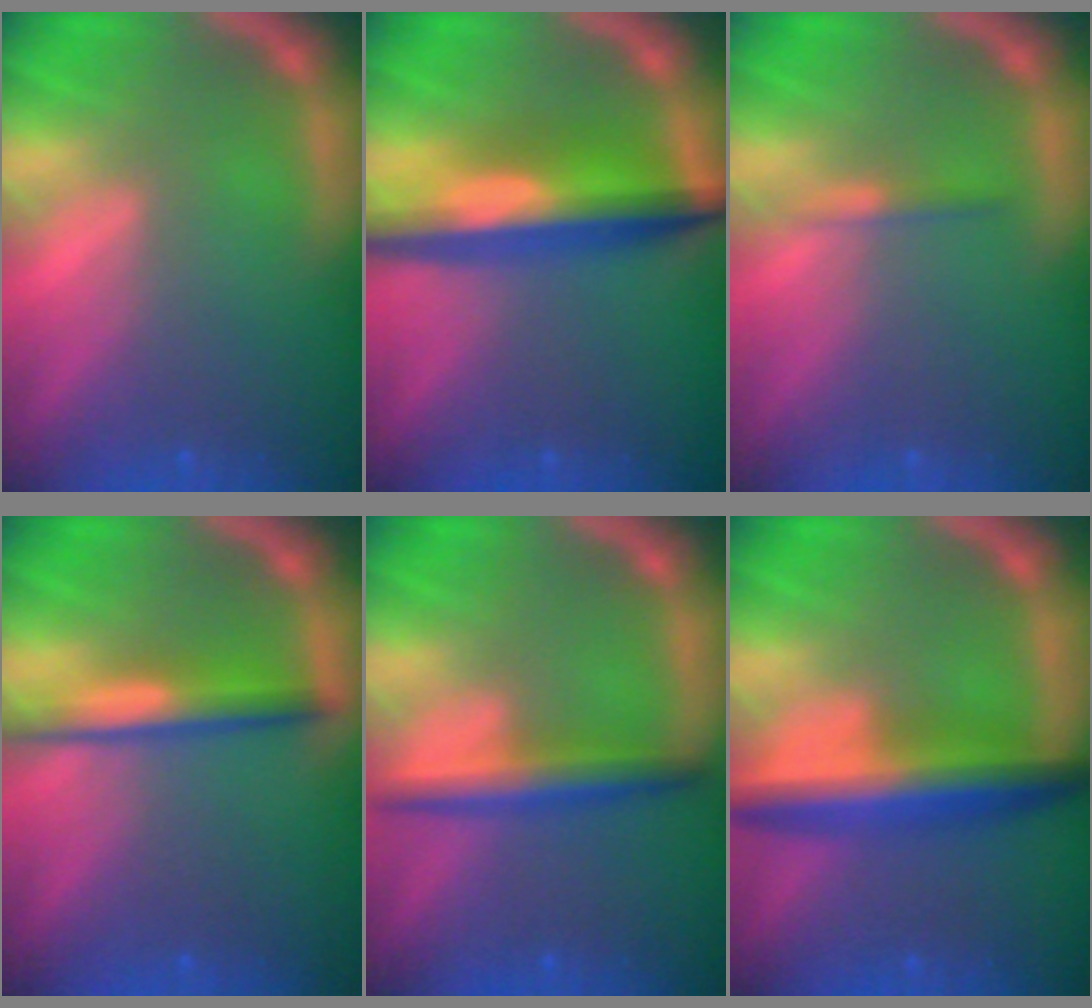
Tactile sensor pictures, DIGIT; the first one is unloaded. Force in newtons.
{"total": 7.1}
{"total": 0.9}
{"total": 3.5}
{"total": 3.5}
{"total": 6.0}